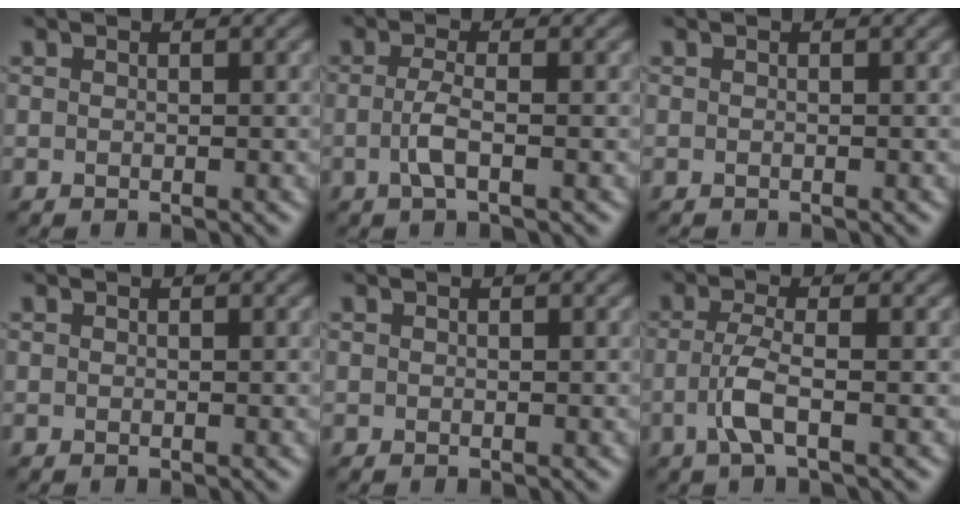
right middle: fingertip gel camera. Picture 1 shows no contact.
{"total": 2.3, "force": [-0.5, 0.5, 2.1], "torque": [-0.047, -0.003, -0.015]}
{"total": 0.6, "force": [-0.6, 0.0, 0.1], "torque": [-0.001, -0.007, -0.011]}
{"total": 0.0}
{"total": 0.0}
{"total": 3.1, "force": [-1.0, 0.7, 2.8], "torque": [-0.065, 0.001, -0.026]}